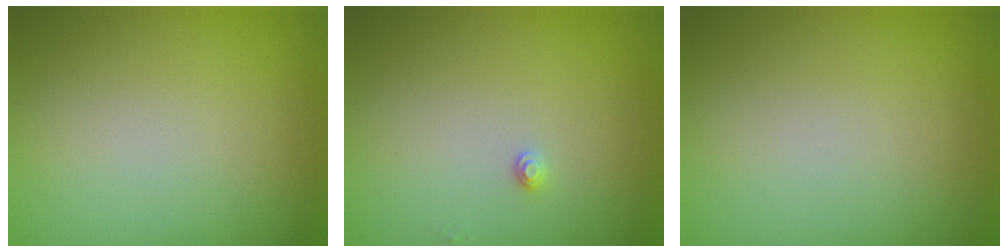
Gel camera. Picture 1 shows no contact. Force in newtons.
{"total": 0.8, "press": 0.8, "slide": 0.0}
{"total": 0.0}